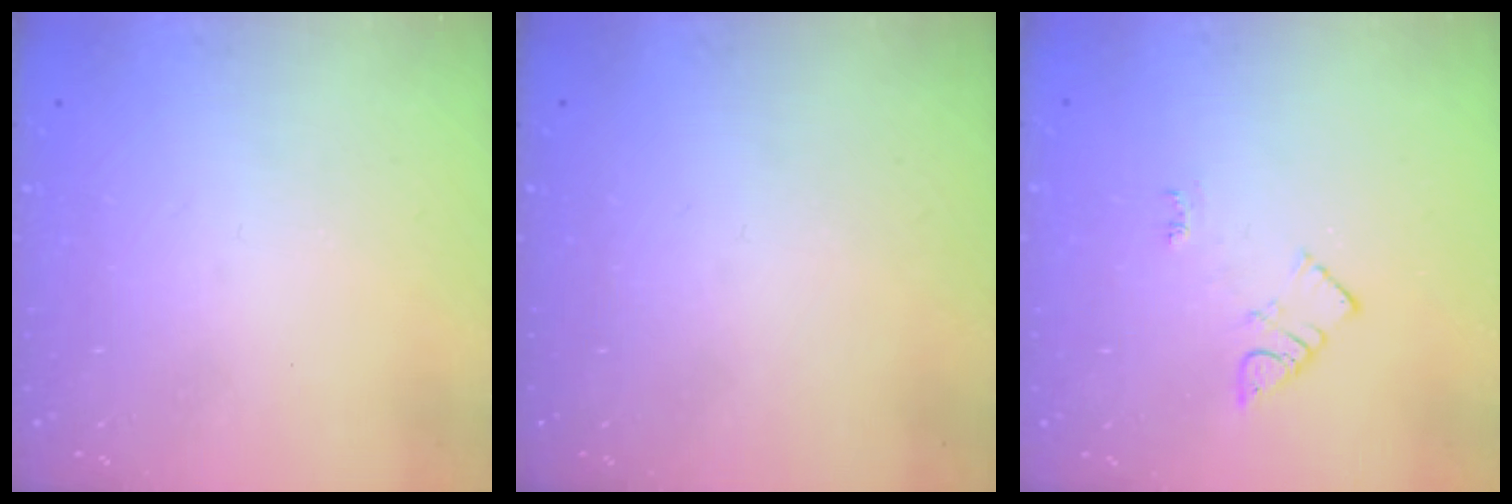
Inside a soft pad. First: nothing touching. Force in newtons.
{"total": 0.0}
{"total": 4.5, "press": 4.5, "slide": 0.6}